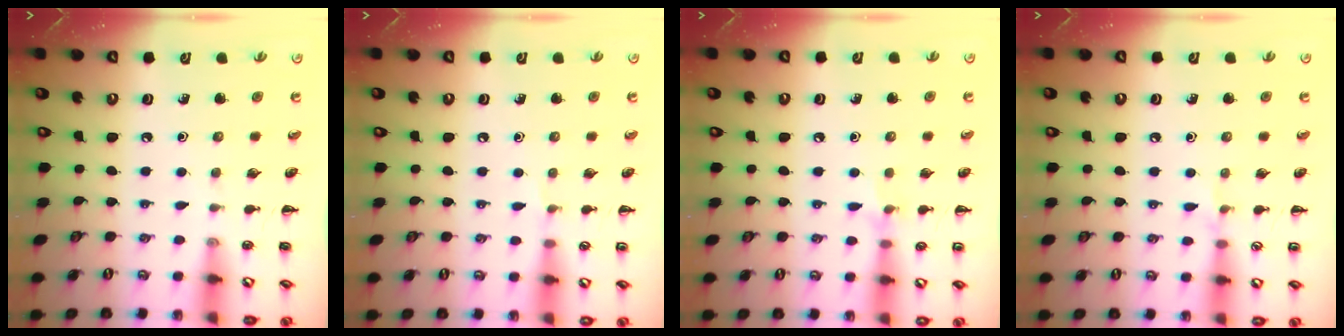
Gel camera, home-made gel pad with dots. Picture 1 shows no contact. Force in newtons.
{"total": 3.8, "press": 3.6, "slide": 1.2}
{"total": 5.9, "press": 5.7, "slide": 1.6}
{"total": 4.3, "press": 4.0, "slide": 1.6}